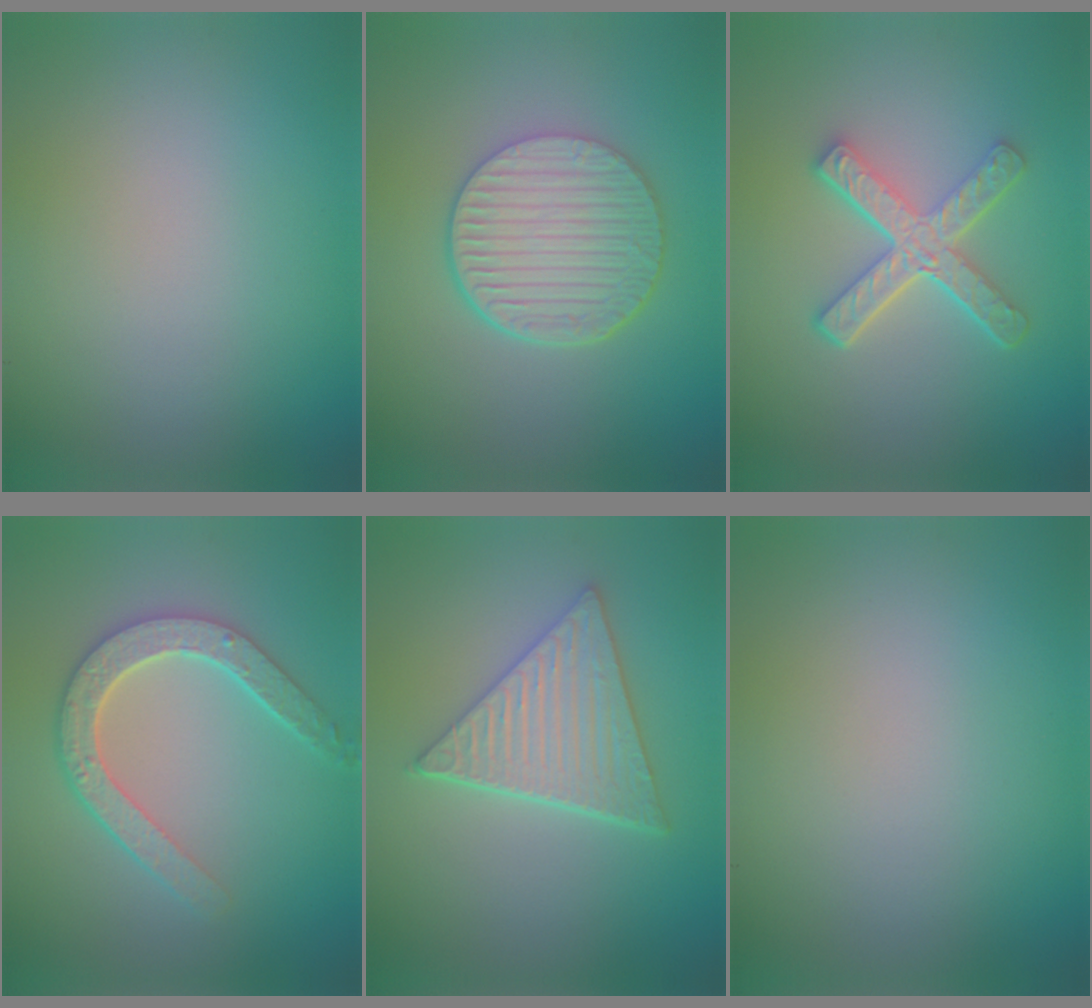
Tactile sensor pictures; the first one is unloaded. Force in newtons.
{"total": 6.5, "press": 4.8, "slide": 4.5}
{"total": 5.2, "press": 3.9, "slide": 3.5}
{"total": 4.5, "press": 3.7, "slide": 2.6}
{"total": 5.6, "press": 4.5, "slide": 3.4}
{"total": 0.0}